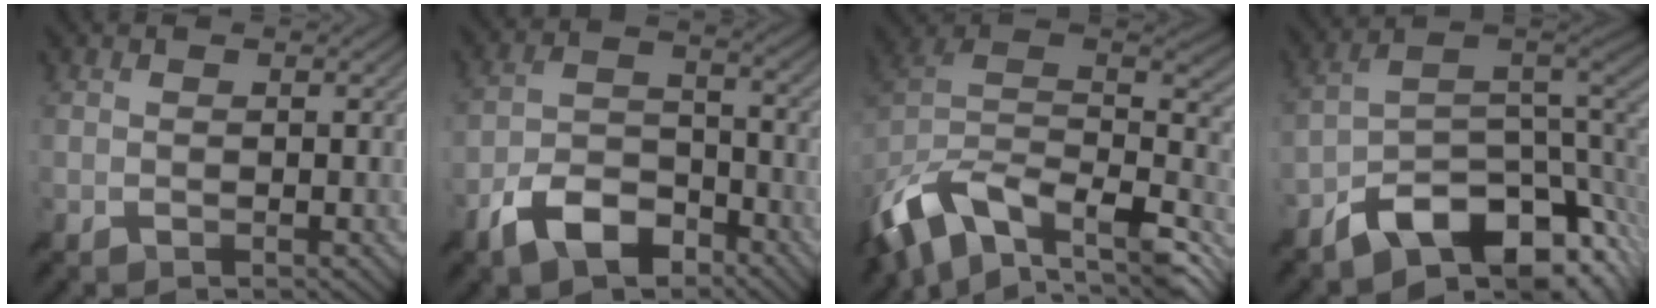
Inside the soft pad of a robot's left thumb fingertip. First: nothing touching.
{"total": 8.5, "force": [-5.8, 4.0, 4.7], "torque": [-0.087, -0.002, -0.124]}
{"total": 15.8, "force": [-8.5, 9.0, 9.9], "torque": [-0.234, -0.033, -0.131]}
{"total": 12.9, "force": [-7.1, 6.5, 8.6], "torque": [-0.142, -0.008, -0.118]}